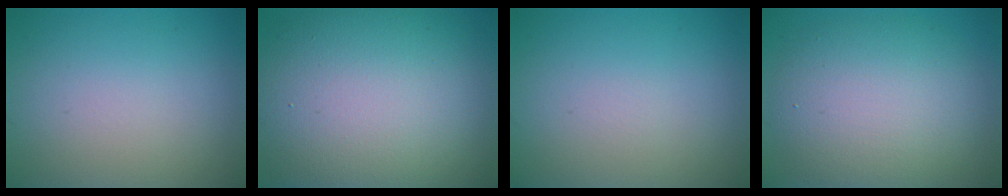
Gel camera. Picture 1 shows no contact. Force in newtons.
{"total": 15.6, "press": 15.6, "slide": 1.1}
{"total": 0.0}
{"total": 8.4, "press": 8.4, "slide": 0.4}